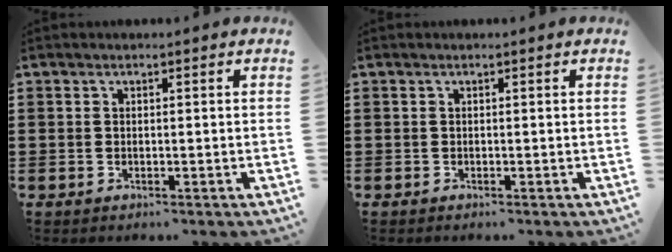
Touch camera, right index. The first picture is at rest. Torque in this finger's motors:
{"motor_torque": [-0.25, -0.35, -0.03, -0.04]}